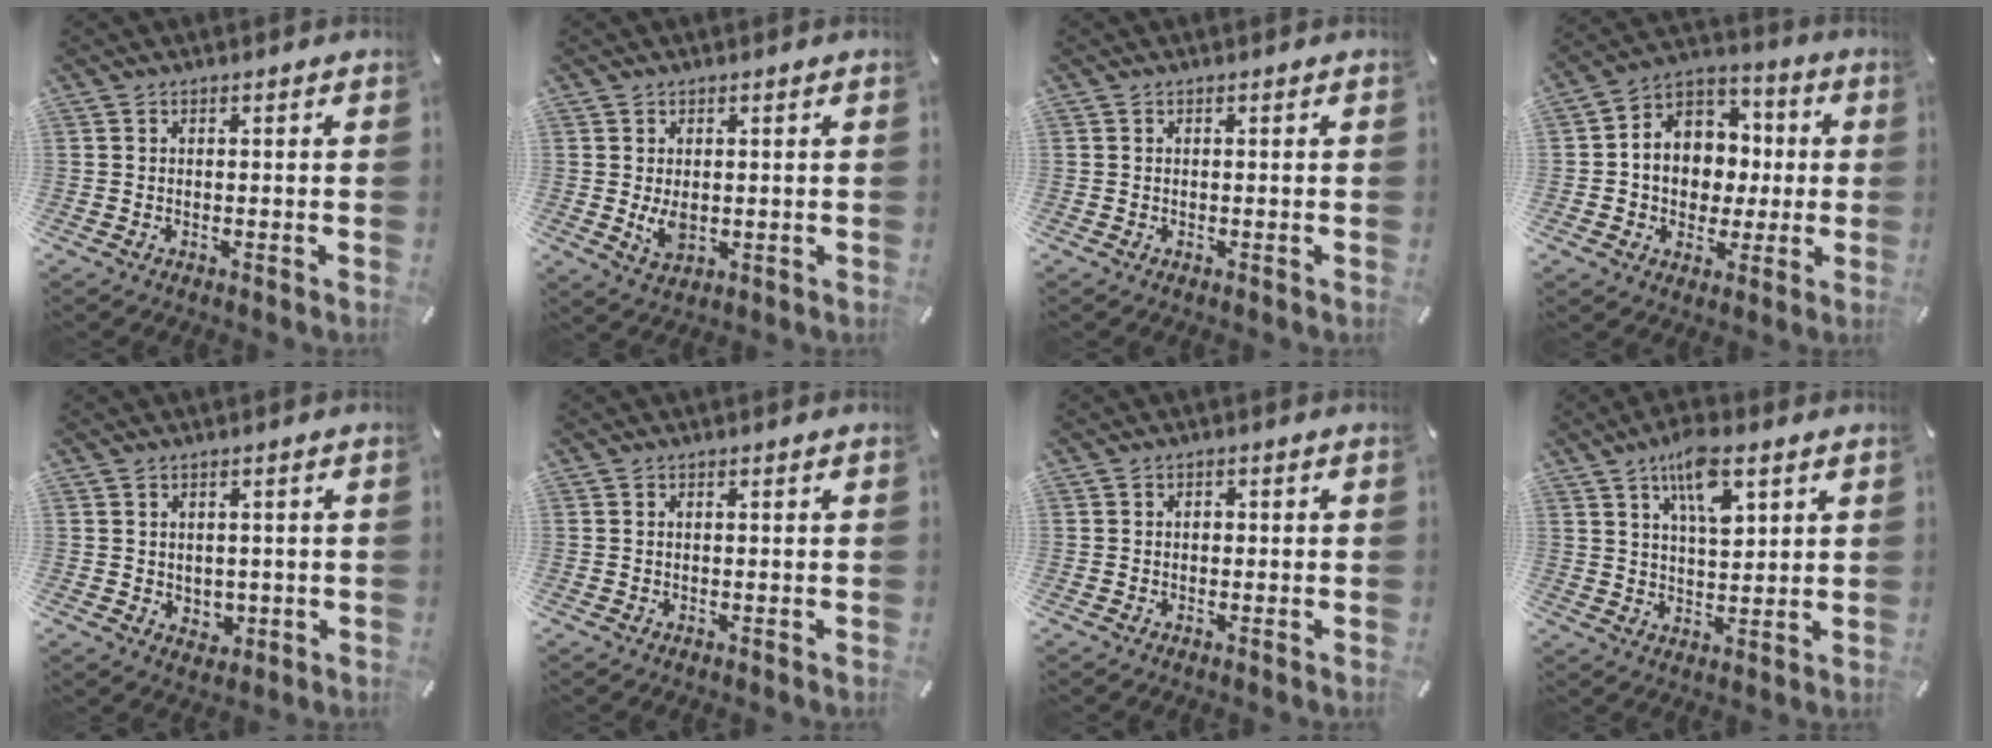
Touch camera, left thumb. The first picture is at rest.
{"total": 4.5, "force": [0.0, 3.0, 3.4], "torque": [-0.074, -0.006, -0.003]}
{"total": 0.0}
{"total": 11.3, "force": [-0.6, 10.6, 4.1], "torque": [-0.082, 0.002, -0.005]}
{"total": 3.1, "force": [0.8, 2.9, 0.6], "torque": [0.000, -0.002, 0.013]}
{"total": 0.0}
{"total": 1.0, "force": [0.0, 0.8, 0.6], "torque": [-0.013, 0.005, -0.003]}
{"total": 10.2, "force": [5.6, 4.3, 7.4], "torque": [-0.116, -0.018, 0.093]}